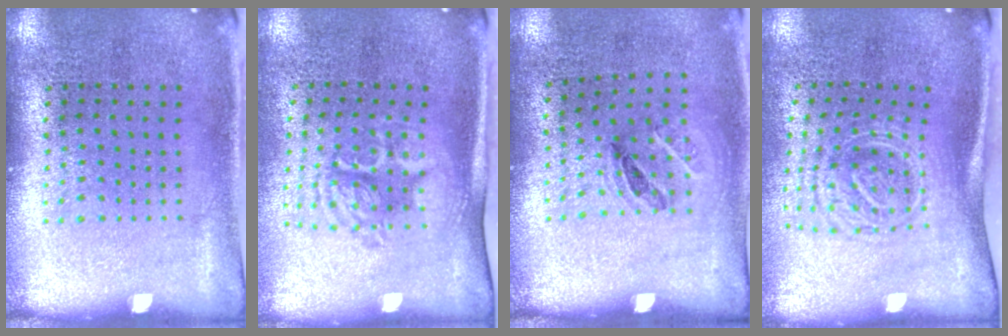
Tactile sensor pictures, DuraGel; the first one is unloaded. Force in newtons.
{"total": 1.7, "press": 1.4, "slide": 1.1}
{"total": 1.2, "press": 0.7, "slide": 0.9}
{"total": 1.7, "press": 1.2, "slide": 1.2}